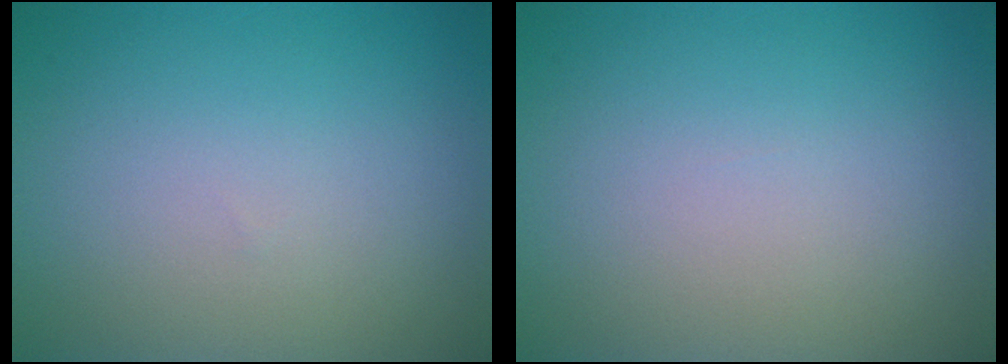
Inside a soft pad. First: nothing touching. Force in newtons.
{"total": 0.0}